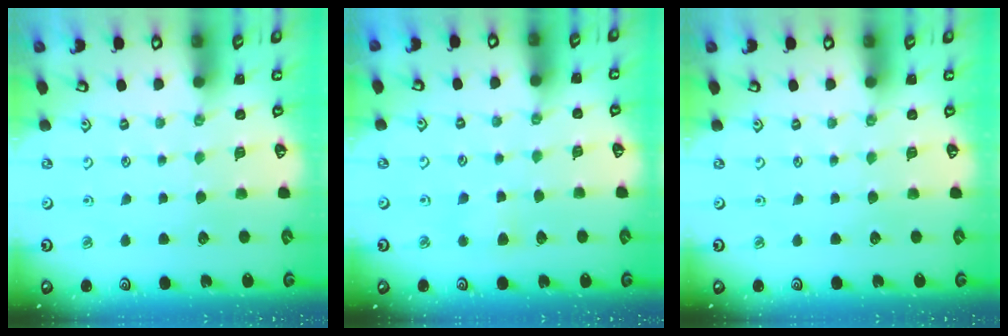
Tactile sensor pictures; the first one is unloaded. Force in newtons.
{"total": 2.5, "press": 2.4, "slide": 0.5}
{"total": 0.0}